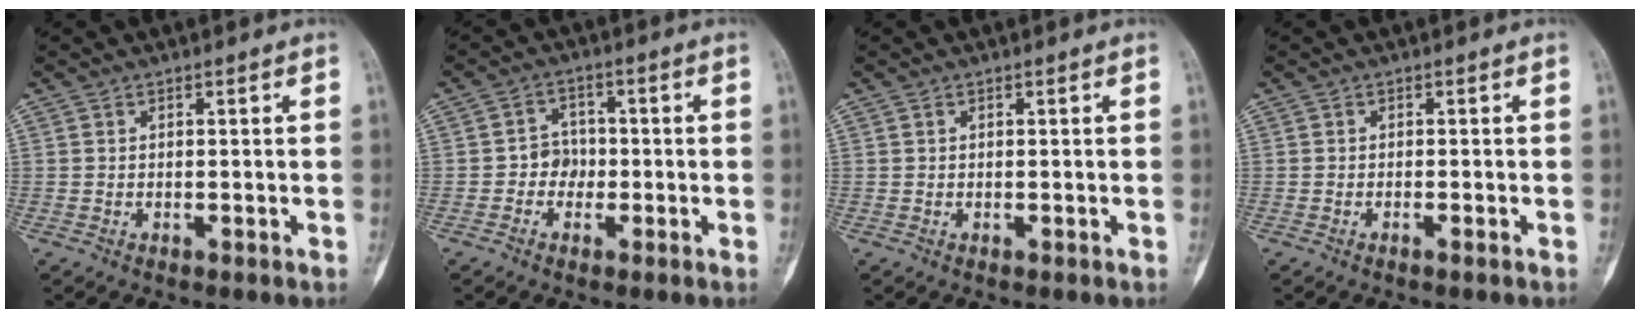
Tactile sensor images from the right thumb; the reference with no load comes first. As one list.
[{"total": 4.0, "force": [-1.0, 3.5, 1.6], "torque": [0.005, 0.014, -0.027]}, {"total": 0.0}, {"total": 0.8, "force": [-0.6, 0.0, 0.5], "torque": [-0.012, 0.003, -0.008]}]